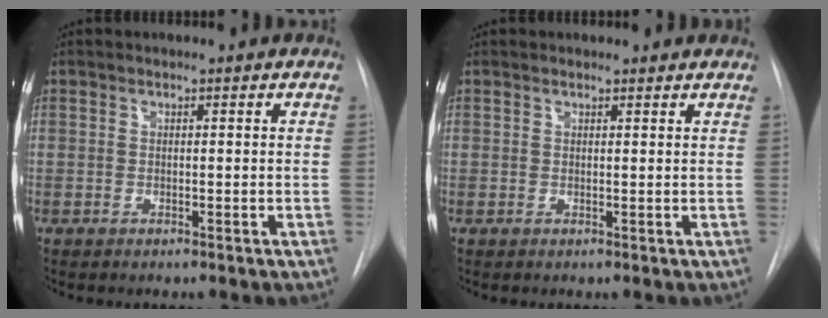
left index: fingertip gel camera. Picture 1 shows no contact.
{"total": 1.9, "force": [1.8, 0.5, 0.2], "torque": [-0.010, 0.006, 0.014]}